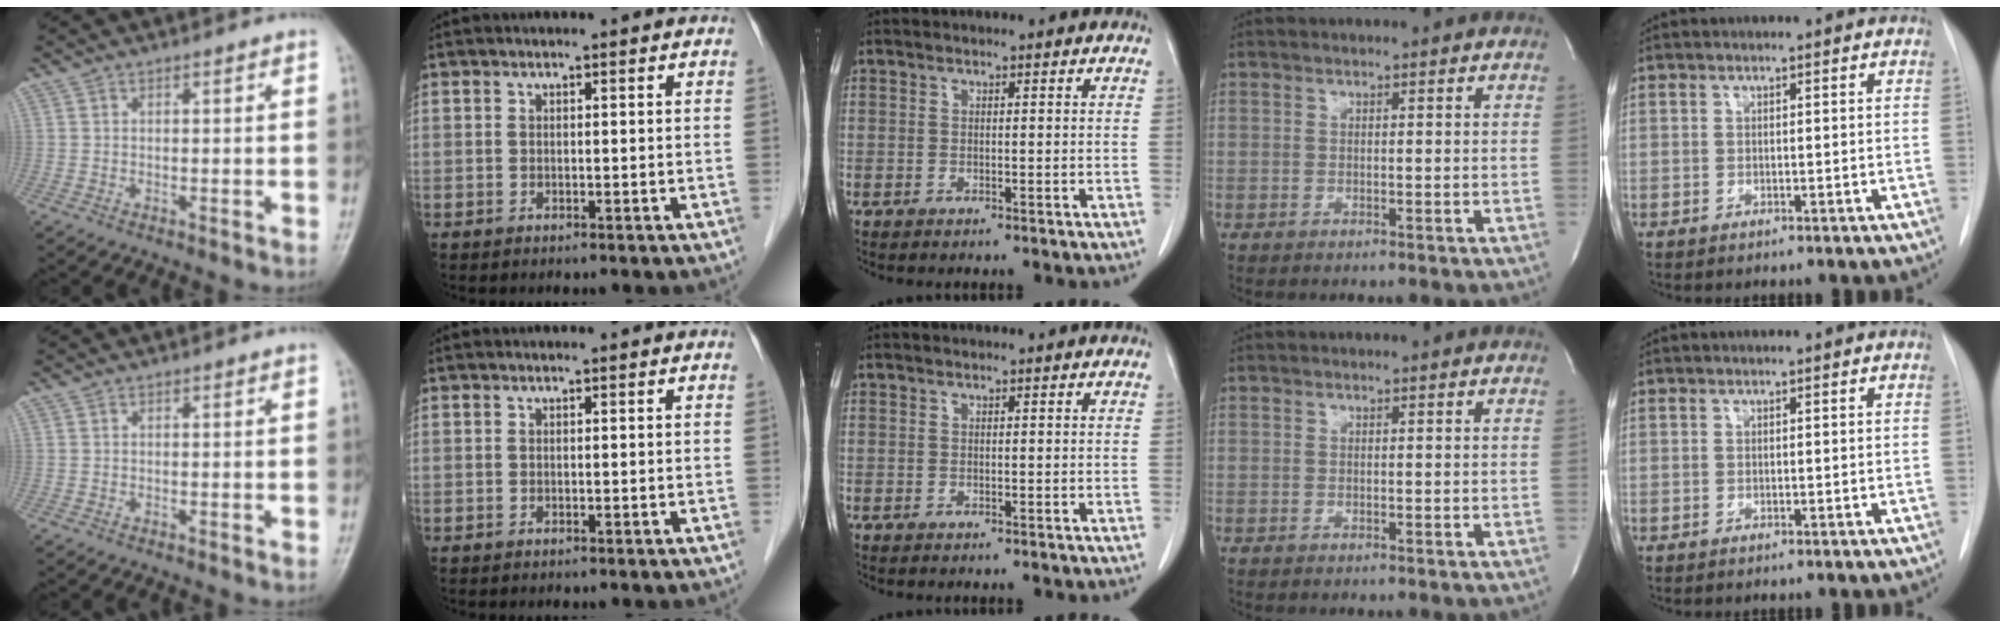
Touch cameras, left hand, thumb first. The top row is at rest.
{}